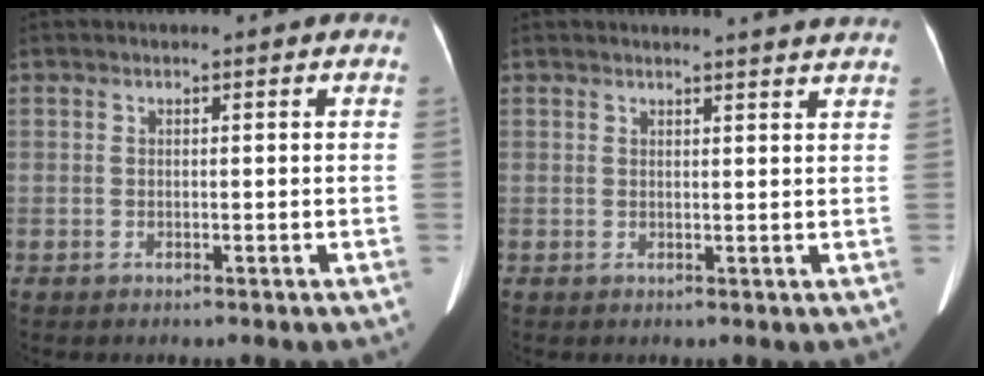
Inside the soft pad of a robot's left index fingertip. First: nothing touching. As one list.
[{"total": 6.5, "force": [6.1, -0.8, 2.1], "torque": [-0.021, -0.021, 0.048]}]